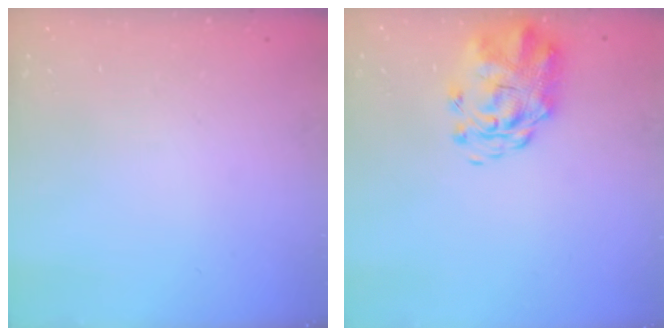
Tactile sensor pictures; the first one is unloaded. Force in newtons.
{"total": 3.6, "press": 3.4, "slide": 1.2}